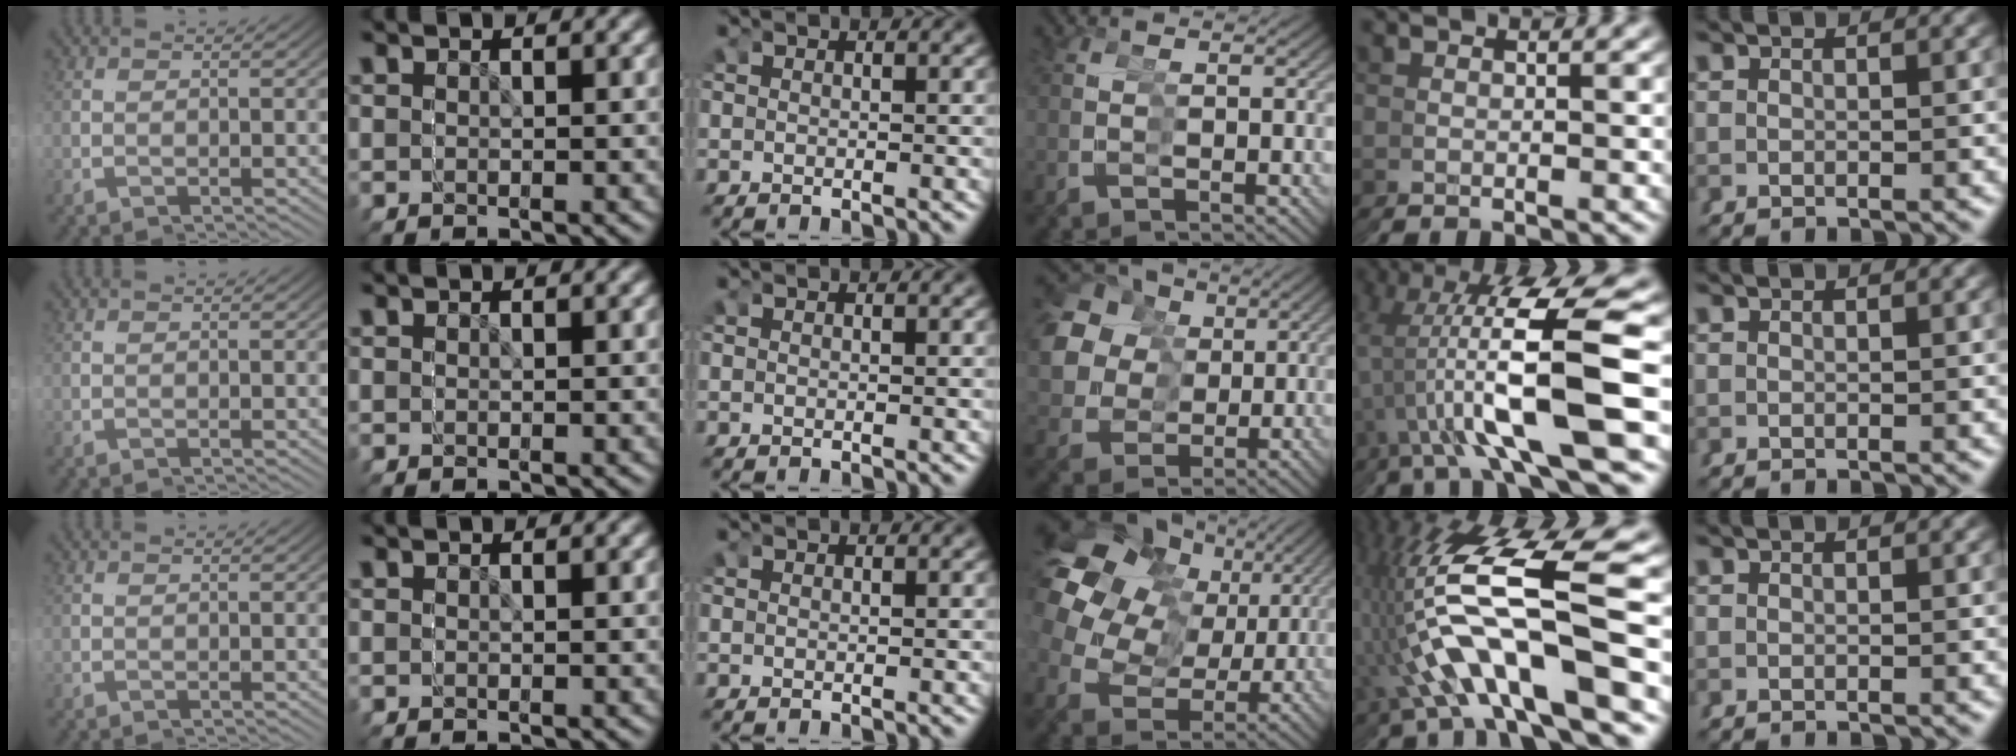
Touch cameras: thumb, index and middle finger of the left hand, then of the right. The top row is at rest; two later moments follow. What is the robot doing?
{"motion": "grasp_and_lifting", "object": "straw"}